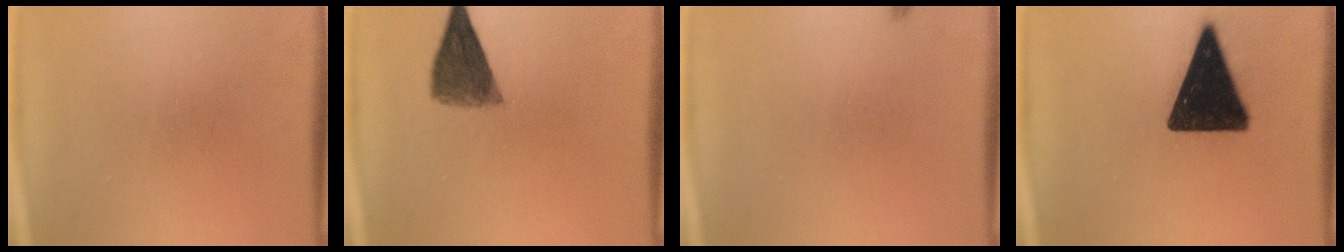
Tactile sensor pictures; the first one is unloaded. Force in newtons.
{"total": 7.1}
{"total": 0.5}
{"total": 17.2}